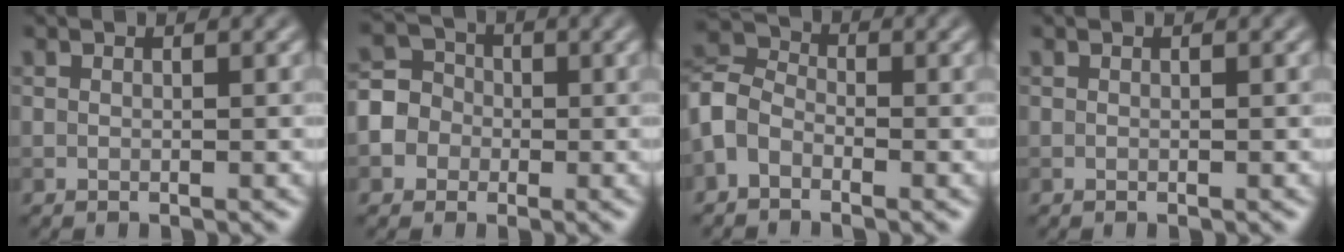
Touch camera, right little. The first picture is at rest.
{"total": 5.4, "force": [-1.7, 5.0, 1.3], "torque": [-0.012, 0.011, -0.050]}
{"total": 3.8, "force": [-1.7, 2.5, 2.2], "torque": [-0.049, 0.011, -0.051]}
{"total": 0.0}